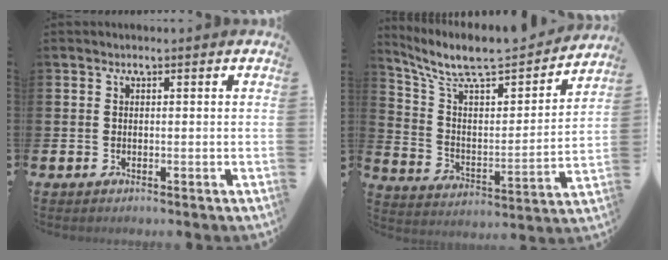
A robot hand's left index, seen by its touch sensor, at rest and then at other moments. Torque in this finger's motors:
{"motor_torque": [0.12, -0.86, 0.58, 0.21]}